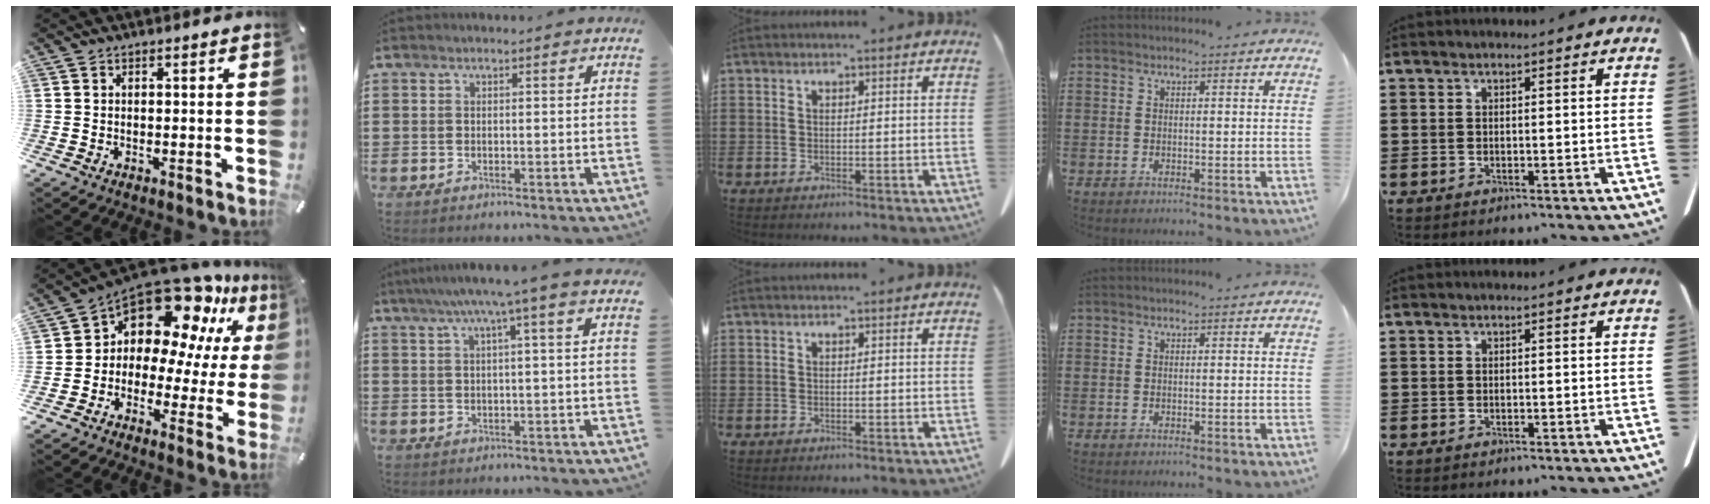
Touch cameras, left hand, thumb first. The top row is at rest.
{"thumb": {"total": 15.6, "force": [10.4, 8.9, 7.5], "torque": [-0.132, -0.096, 0.178]}, "index": {"total": 5.5, "force": [2.9, -0.6, 4.6], "torque": [-0.098, -0.005, 0.045]}}